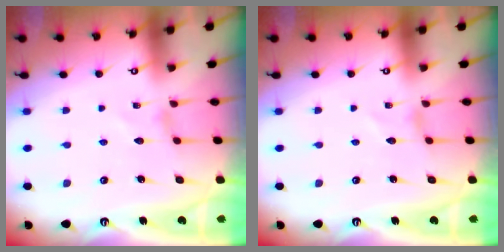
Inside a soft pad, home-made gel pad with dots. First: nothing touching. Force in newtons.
{"total": 0.0}